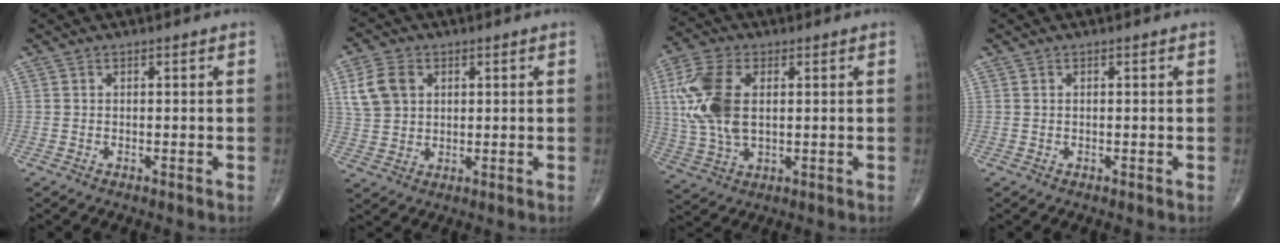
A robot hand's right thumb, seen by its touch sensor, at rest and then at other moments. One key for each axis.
{"total": 7.6, "fx": 2.5, "fy": 5.7, "fz": 4.3, "tx": -0.077, "ty": -0.001, "tz": 0.049}
{"total": 13.5, "fx": 2.2, "fy": 7.6, "fz": 10.9, "tx": -0.248, "ty": 0.001, "tz": 0.044}
{"total": 0.0}